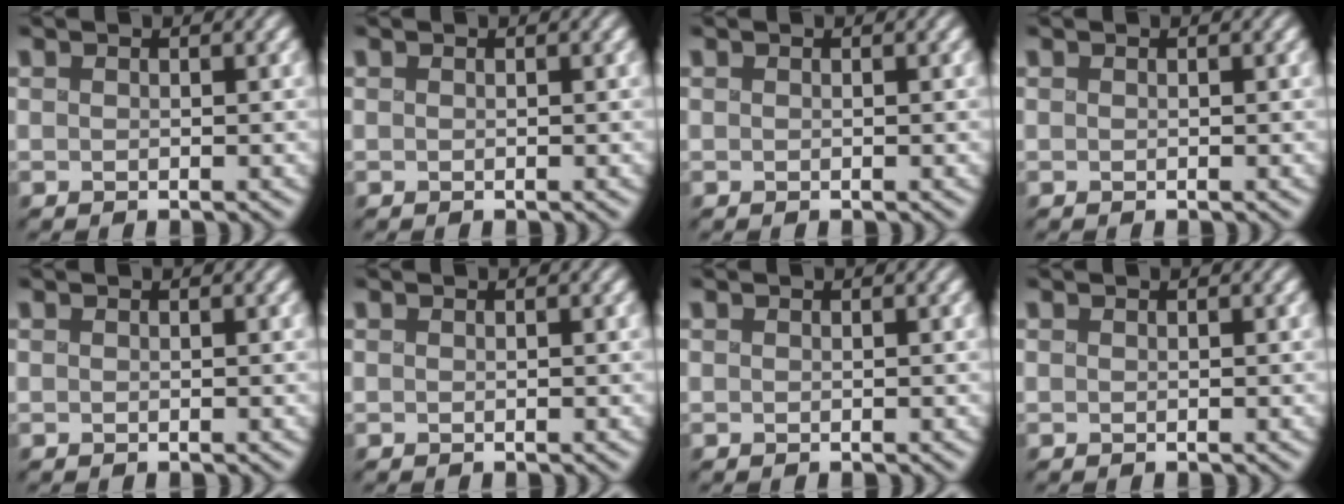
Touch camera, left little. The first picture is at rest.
{"total": 0.0}
{"total": 0.0}
{"total": 0.0}
{"total": 0.0}
{"total": 0.0}
{"total": 0.0}
{"total": 0.0}